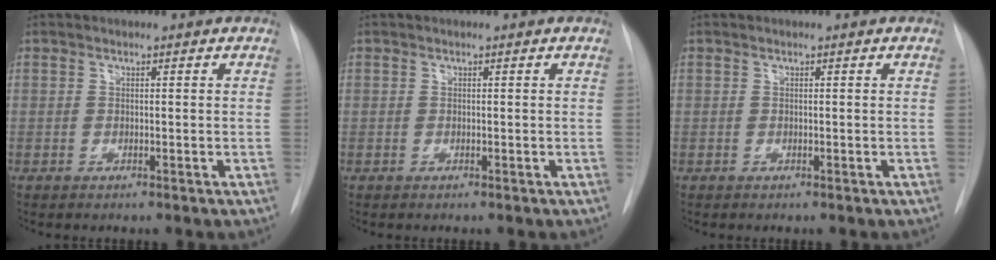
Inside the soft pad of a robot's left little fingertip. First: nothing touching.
{"total": 0.0}
{"total": 0.0}